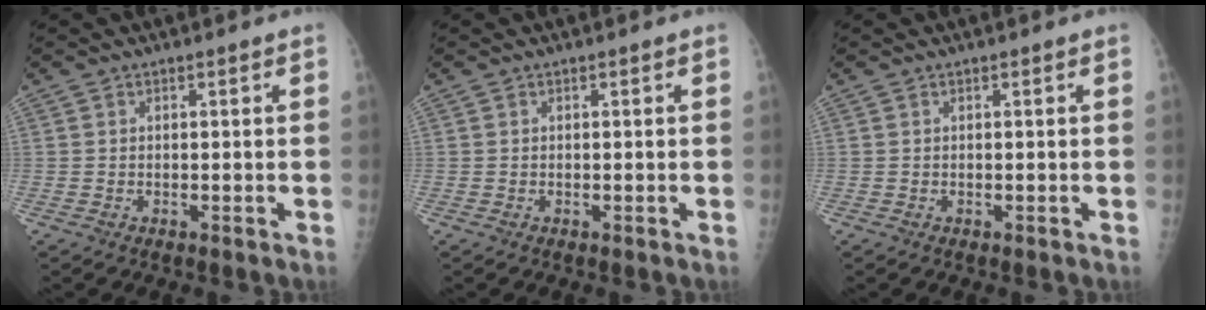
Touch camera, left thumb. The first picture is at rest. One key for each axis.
{"total": 0.0}
{"total": 0.0}